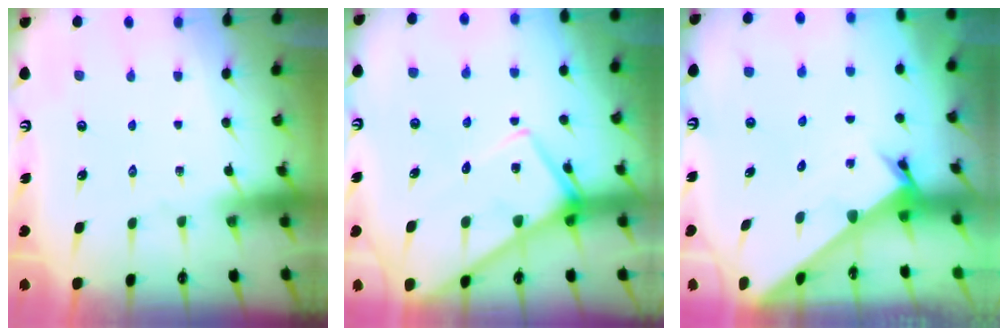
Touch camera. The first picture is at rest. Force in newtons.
{"total": 10.2, "press": 10.1, "slide": 1.1}
{"total": 2.2, "press": 2.2, "slide": 0.1}